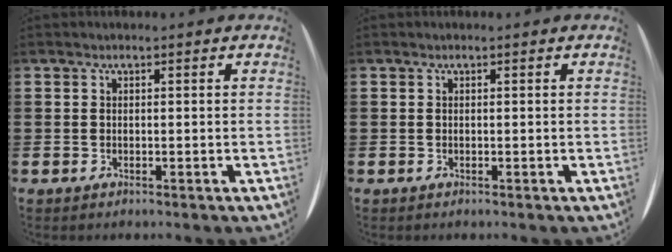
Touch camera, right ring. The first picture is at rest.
{"total": 0.0}